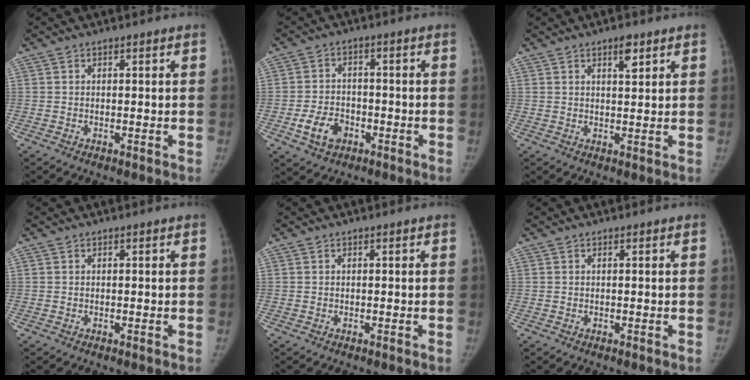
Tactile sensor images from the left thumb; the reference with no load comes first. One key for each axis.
{"total": 6.9, "fx": -3.0, "fy": 4.9, "fz": 3.8, "tx": -0.057, "ty": 0.017, "tz": -0.049}
{"total": 3.0, "fx": 1.8, "fy": 1.2, "fz": 2.1, "tx": -0.019, "ty": -0.008, "tz": 0.027}
{"total": 0.0}
{"total": 0.0}
{"total": 0.0}